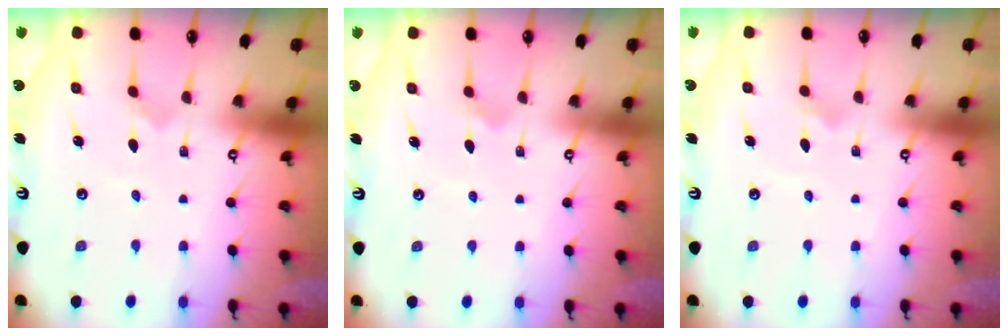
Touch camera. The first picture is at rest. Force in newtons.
{"total": 3.8, "press": 3.8, "slide": 0.5}
{"total": 1.5, "press": 1.5, "slide": 0.0}